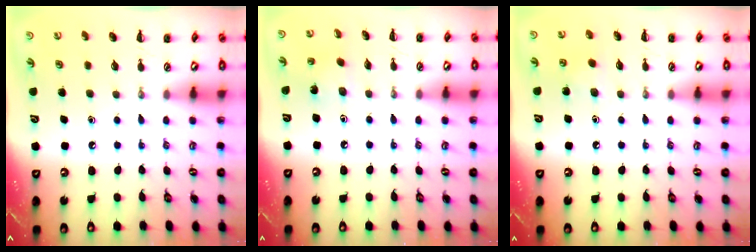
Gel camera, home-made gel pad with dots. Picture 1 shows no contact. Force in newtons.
{"total": 2.2, "press": 2.0, "slide": 0.7}
{"total": 4.7, "press": 4.4, "slide": 1.5}